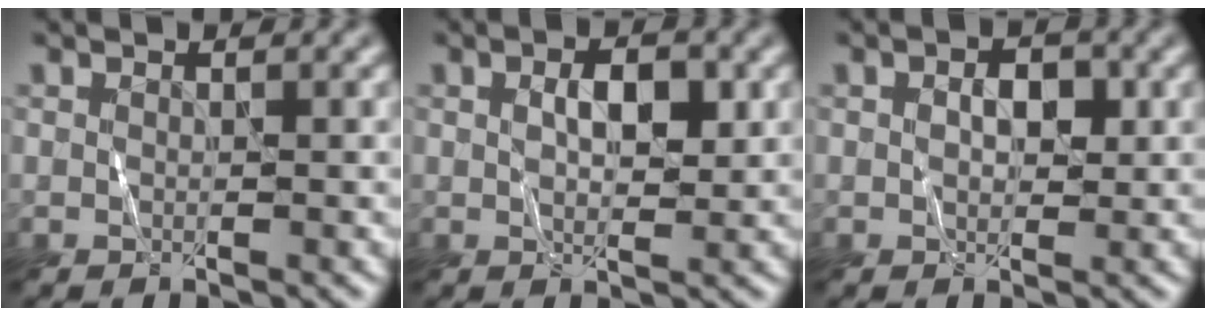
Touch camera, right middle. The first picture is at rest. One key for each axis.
{"total": 3.1, "fx": 0.9, "fy": 1.5, "fz": 2.6, "tx": -0.044, "ty": 0.003, "tz": 0.016}
{"total": 2.2, "fx": 0.5, "fy": 1.3, "fz": 1.7, "tx": -0.026, "ty": 0.004, "tz": 0.006}